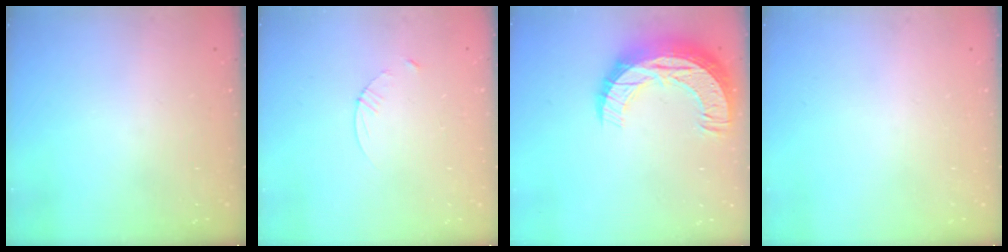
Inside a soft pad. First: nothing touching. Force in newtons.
{"total": 3.4, "press": 3.3, "slide": 0.3}
{"total": 16.4, "press": 16.4, "slide": 1.0}
{"total": 0.0}